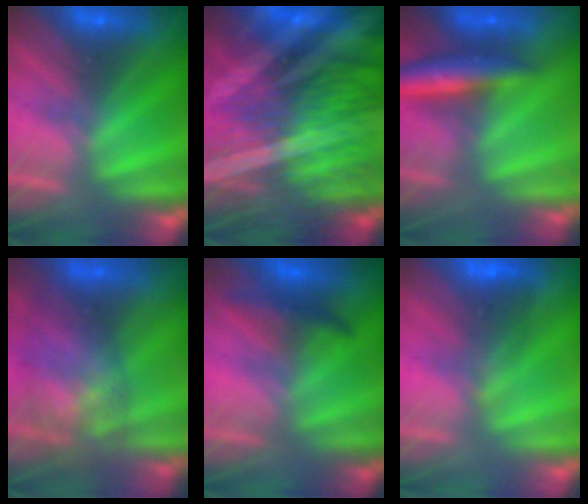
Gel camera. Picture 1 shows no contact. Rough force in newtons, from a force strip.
{"total": 9.8}
{"total": 6.0}
{"total": 7.5}
{"total": 1.3}
{"total": 1.6}